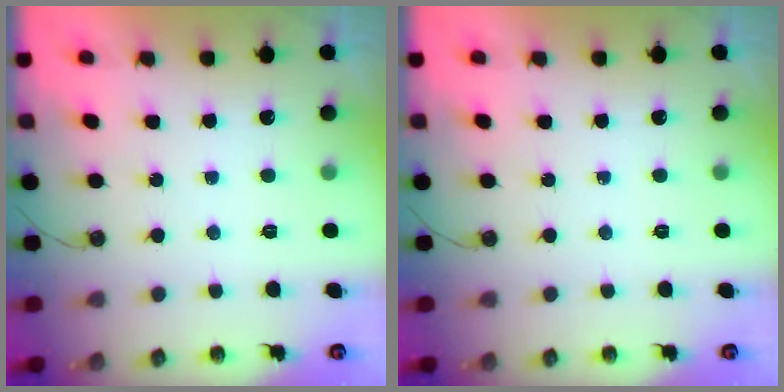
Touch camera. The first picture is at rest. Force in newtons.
{"total": 0.0}